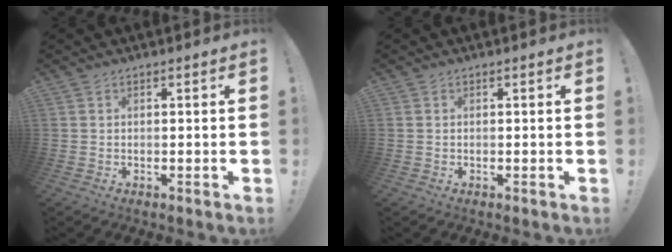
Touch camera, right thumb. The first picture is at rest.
{"total": 0.0}